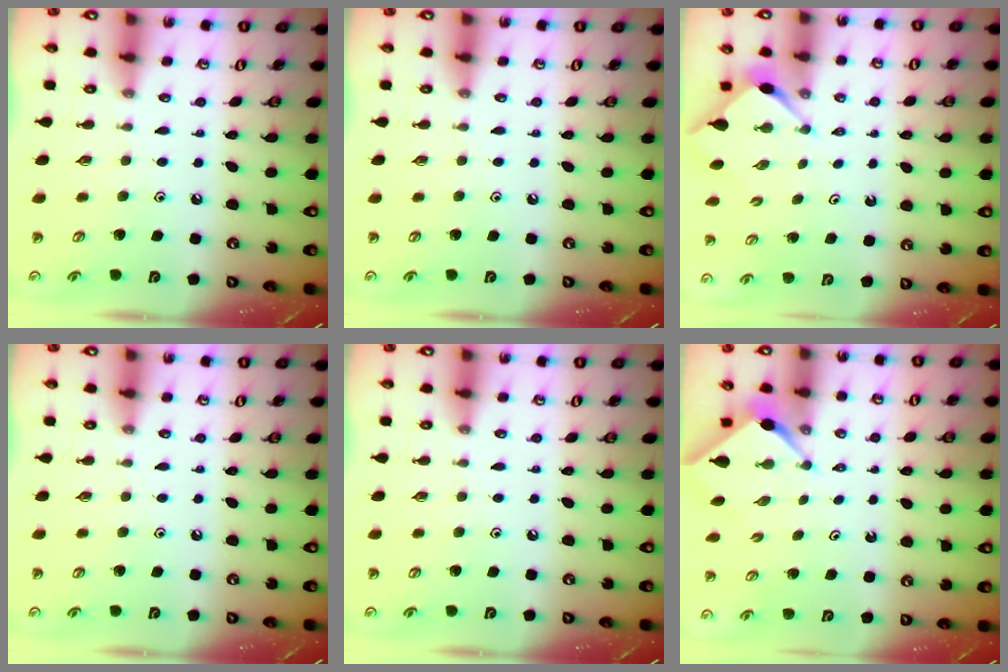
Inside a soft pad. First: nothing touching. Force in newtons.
{"total": 0.0}
{"total": 2.8, "press": 2.8, "slide": 0.3}
{"total": 0.0}
{"total": 0.0}
{"total": 2.4, "press": 2.4, "slide": 0.3}